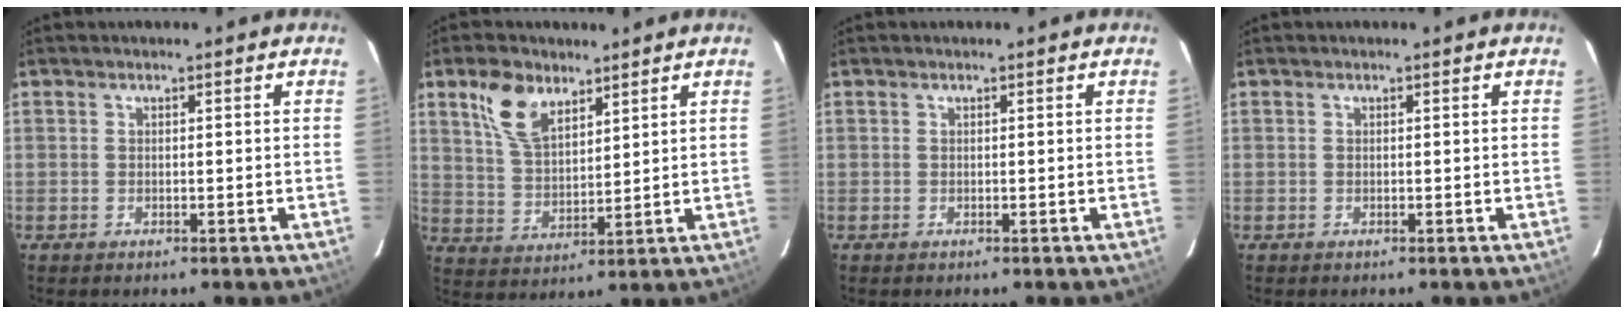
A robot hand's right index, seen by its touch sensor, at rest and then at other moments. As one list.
[{"total": 9.5, "force": [5.7, 5.1, 5.6], "torque": [-0.110, 0.015, 0.117]}, {"total": 0.0}, {"total": 0.0}]